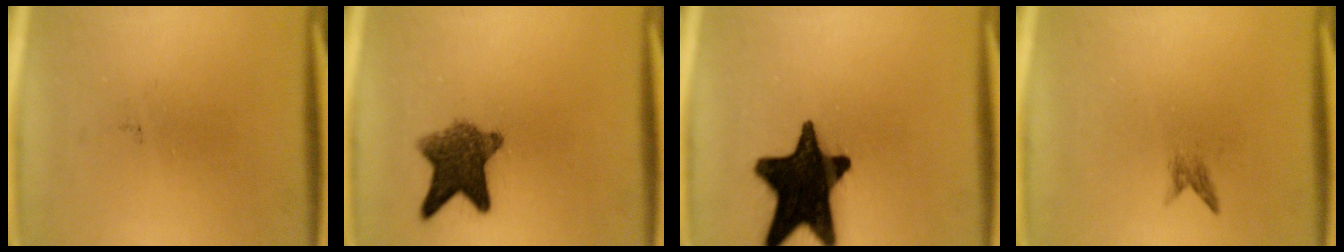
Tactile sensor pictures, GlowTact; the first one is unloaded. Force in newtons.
{"total": 8.1}
{"total": 18.5}
{"total": 0.9}